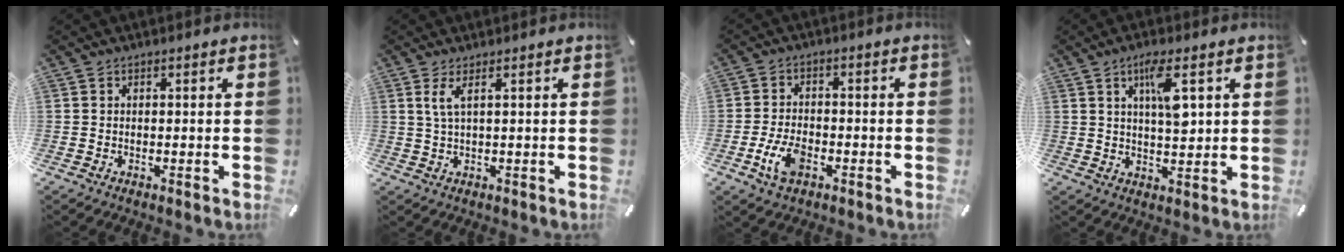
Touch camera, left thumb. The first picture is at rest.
{"total": 3.2, "force": [1.2, 0.3, 2.9], "torque": [-0.061, -0.003, 0.019]}
{"total": 7.0, "force": [-3.0, 4.0, 4.9], "torque": [-0.115, 0.005, -0.057]}
{"total": 7.6, "force": [3.2, 2.1, 6.6], "torque": [-0.113, -0.005, 0.048]}